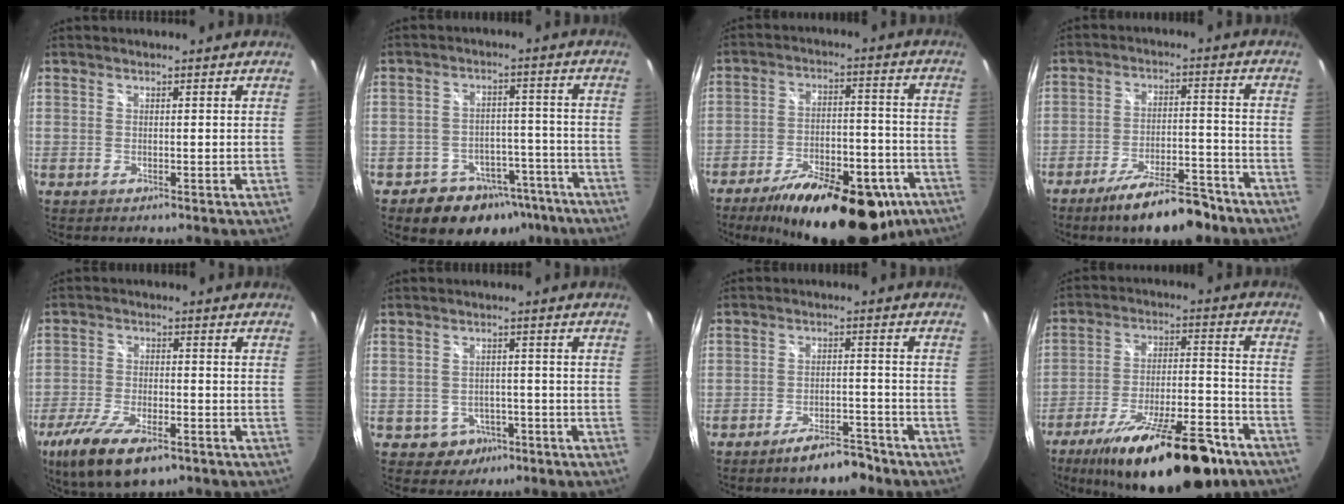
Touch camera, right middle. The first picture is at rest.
{"total": 12.5, "force": [-8.5, 8.3, 4.0], "torque": [-0.082, 0.027, -0.095]}
{"total": 23.9, "force": [-16.4, 9.8, 14.4], "torque": [-0.235, -0.010, -0.222]}
{"total": 13.3, "force": [-10.4, 3.3, 7.5], "torque": [-0.135, 0.000, -0.155]}
{"total": 13.3, "force": [-8.4, 4.9, 9.2], "torque": [-0.204, -0.040, -0.149]}
{"total": 4.7, "force": [-2.3, 4.0, 0.9], "torque": [-0.032, 0.012, -0.023]}
{"total": 6.7, "force": [-5.5, 1.9, 3.3], "torque": [-0.063, 0.010, -0.078]}
{"total": 24.3, "force": [-17.3, 7.3, 15.4], "torque": [-0.255, -0.024, -0.253]}